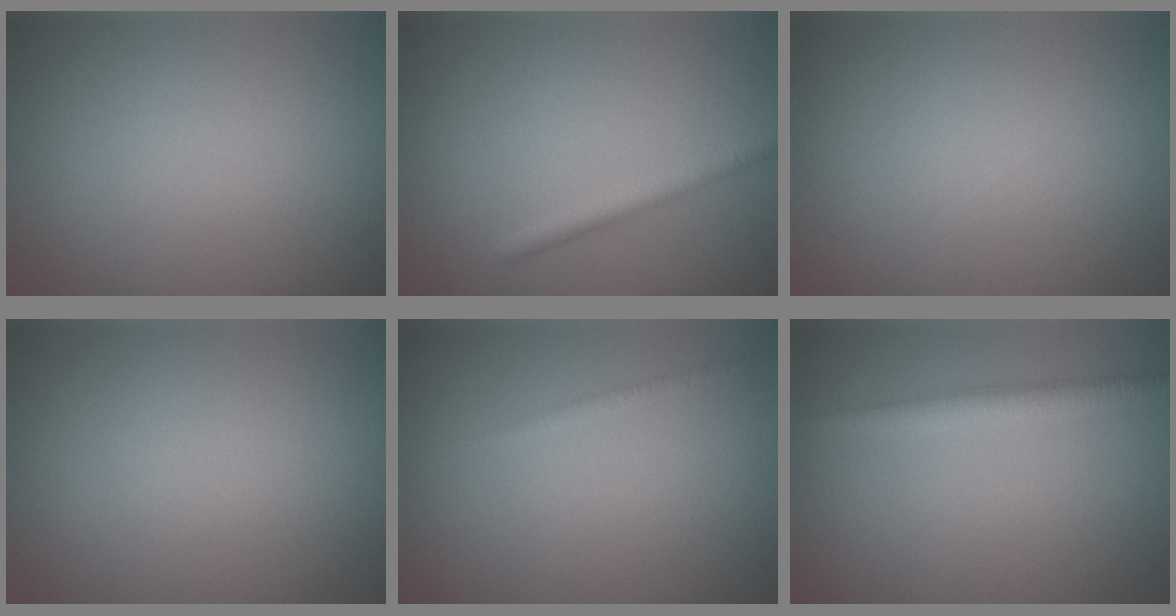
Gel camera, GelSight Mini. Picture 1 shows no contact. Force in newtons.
{"total": 2.0, "press": 2.0, "slide": 0.1}
{"total": 0.0}
{"total": 0.0}
{"total": 0.7, "press": 0.7, "slide": 0.1}
{"total": 2.4, "press": 2.4, "slide": 0.1}